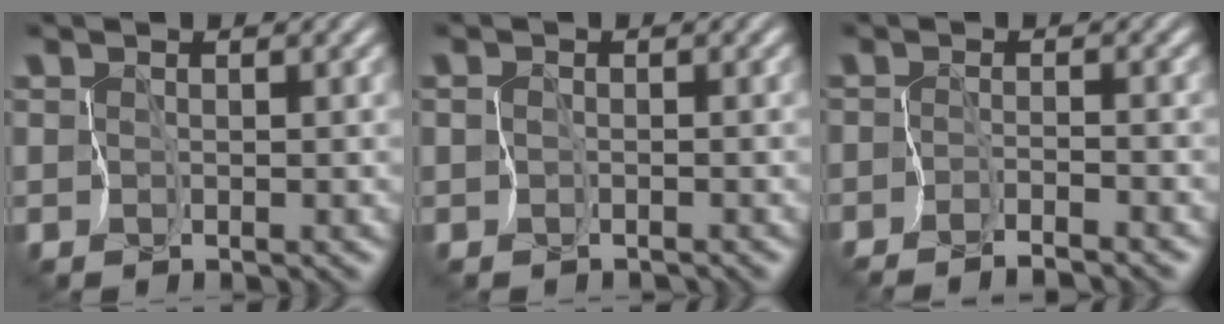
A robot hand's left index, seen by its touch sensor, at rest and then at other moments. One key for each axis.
{"total": 0.7, "fx": -0.7, "fy": 0.2, "fz": 0.1, "tx": 0.002, "ty": -0.001, "tz": -0.016}
{"total": 2.1, "fx": -1.7, "fy": -1.2, "fz": 0.4, "tx": -0.018, "ty": -0.003, "tz": -0.038}